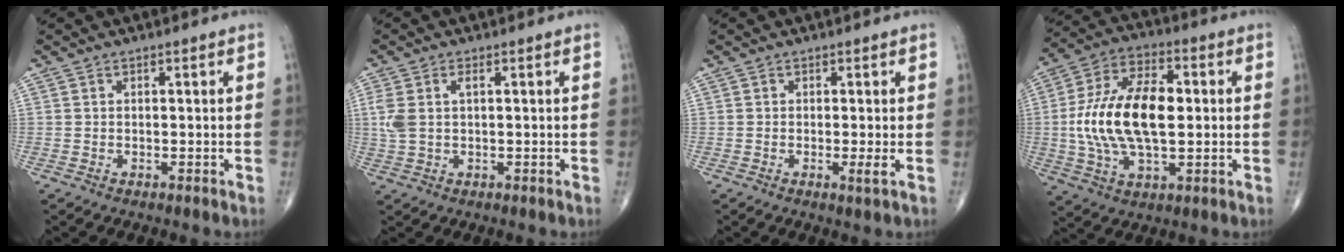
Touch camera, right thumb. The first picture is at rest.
{"total": 4.7, "force": [0.9, 2.3, 3.9], "torque": [-0.114, 0.015, 0.023]}
{"total": 1.4, "force": [-0.2, -0.2, 1.3], "torque": [-0.029, -0.006, -0.006]}
{"total": 18.5, "force": [0.3, 9.4, 15.9], "torque": [-0.308, 0.016, 0.005]}